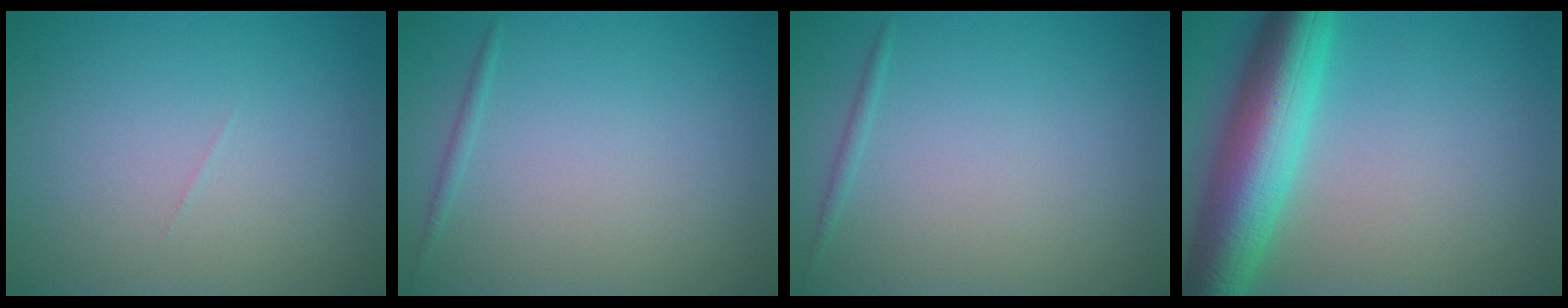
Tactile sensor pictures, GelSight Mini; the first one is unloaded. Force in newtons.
{"total": 0.6, "press": 0.6, "slide": 0.1}
{"total": 0.6, "press": 0.6, "slide": 0.1}
{"total": 9.2, "press": 9.2, "slide": 0.1}